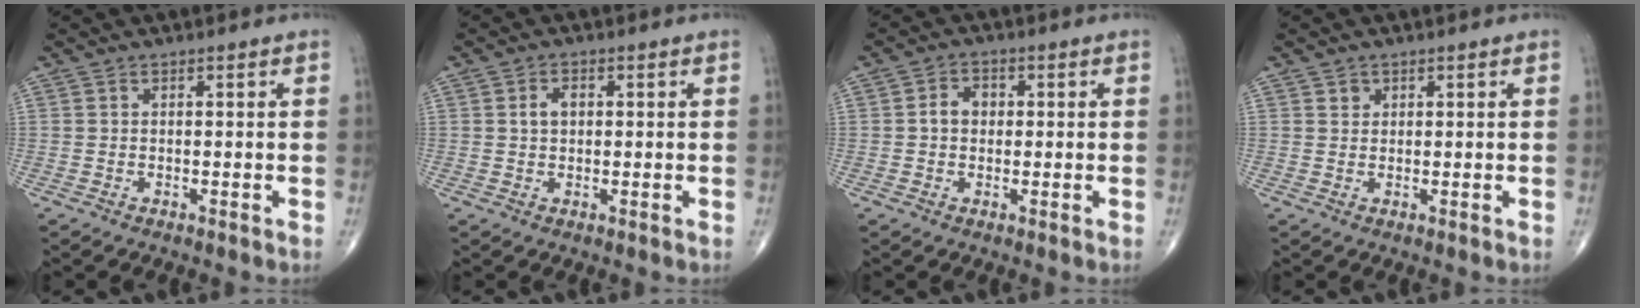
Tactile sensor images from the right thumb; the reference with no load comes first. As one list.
[{"total": 2.8, "force": [0.5, 1.9, 2.0], "torque": [-0.033, 0.006, 0.009]}, {"total": 3.7, "force": [0.2, 2.9, 2.3], "torque": [-0.030, 0.012, -0.002]}, {"total": 1.3, "force": [0.7, 1.1, 0.3], "torque": [0.007, -0.003, 0.009]}]